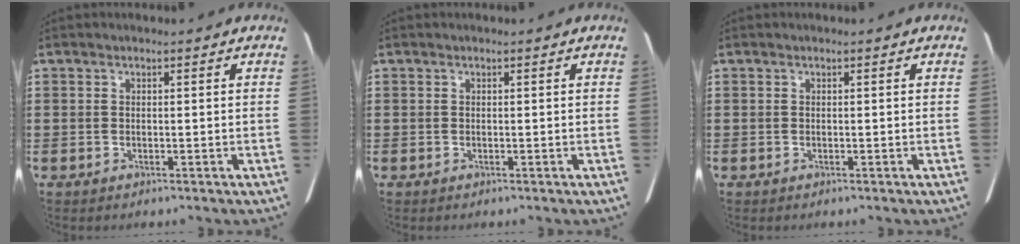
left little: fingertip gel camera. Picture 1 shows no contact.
{"total": 0.0}
{"total": 0.0}